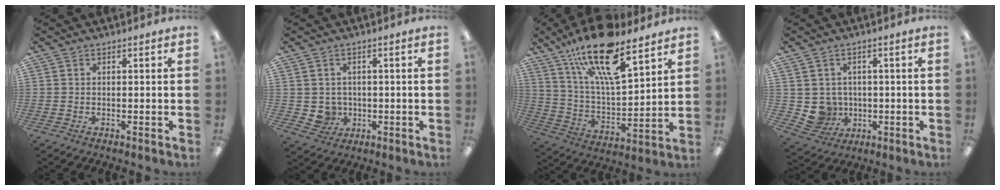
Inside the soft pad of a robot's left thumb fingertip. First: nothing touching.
{"total": 3.8, "force": [0.4, 3.7, 0.9], "torque": [-0.023, 0.002, 0.008]}
{"total": 21.0, "force": [14.1, 6.9, 13.9], "torque": [-0.242, -0.075, 0.239]}
{"total": 6.1, "force": [0.6, 5.9, 1.1], "torque": [-0.044, -0.003, 0.022]}